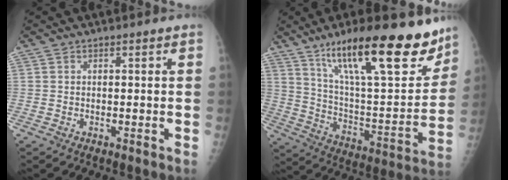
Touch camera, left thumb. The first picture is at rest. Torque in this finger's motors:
{"motor_torque": [0.73, 0.73, 1.50, -1.27, 0.36]}